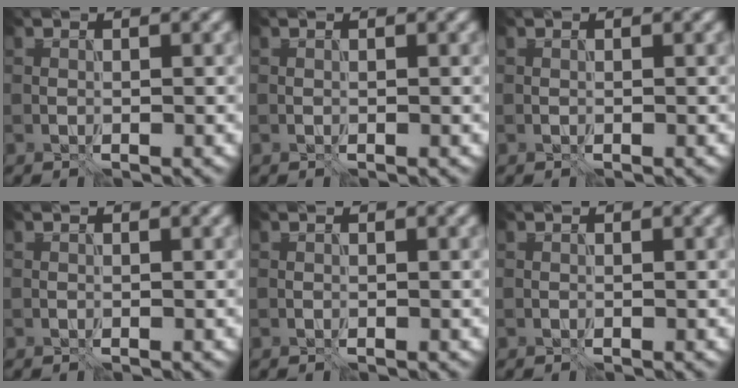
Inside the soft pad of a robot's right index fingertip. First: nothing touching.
{"total": 0.0}
{"total": 0.0}
{"total": 0.0}
{"total": 0.0}
{"total": 0.0}